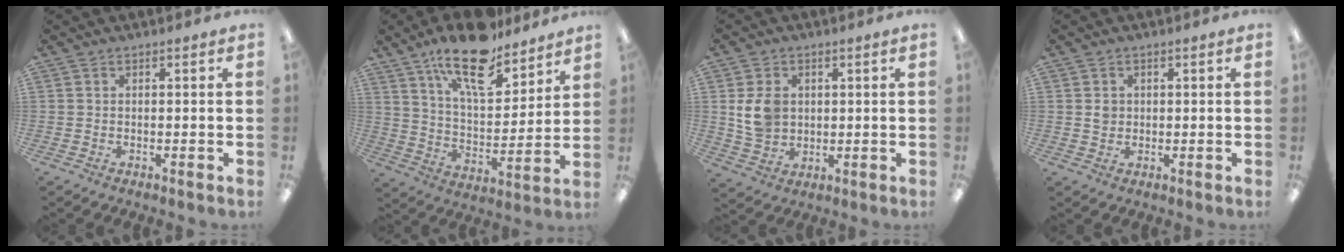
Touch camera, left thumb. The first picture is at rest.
{"total": 18.1, "force": [13.4, 7.0, 10.0], "torque": [-0.164, -0.077, 0.229]}
{"total": 7.4, "force": [1.6, 6.0, 4.1], "torque": [-0.083, 0.005, 0.030]}
{"total": 2.1, "force": [0.5, 2.0, 0.7], "torque": [-0.008, 0.003, 0.005]}